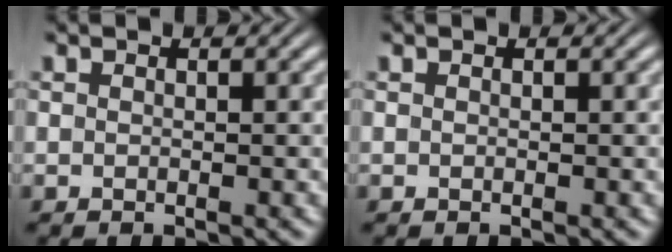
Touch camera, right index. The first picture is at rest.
{"total": 0.0}